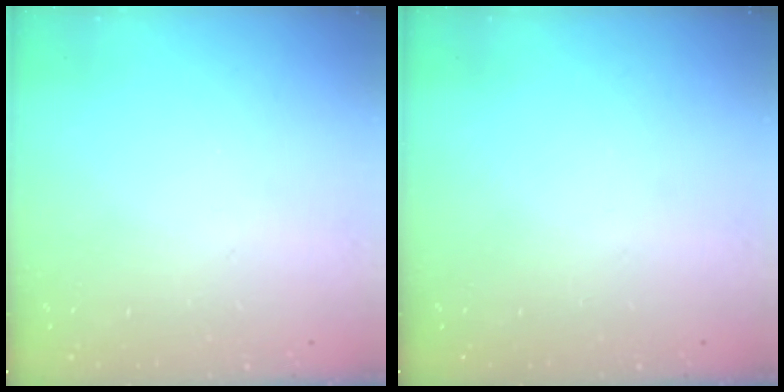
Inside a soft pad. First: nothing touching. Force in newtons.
{"total": 0.0}